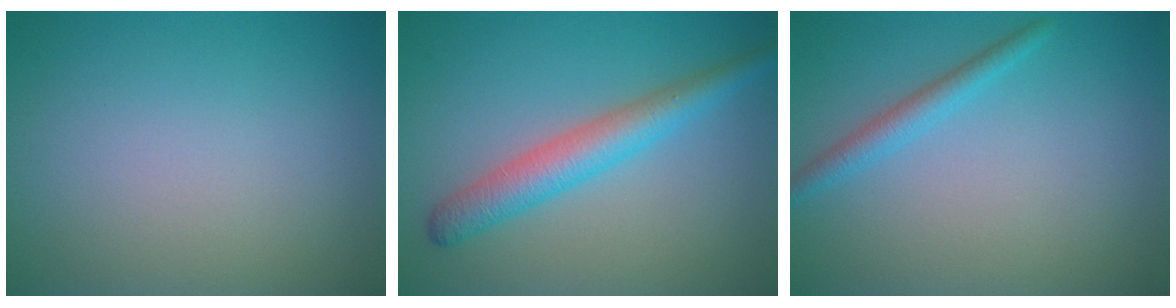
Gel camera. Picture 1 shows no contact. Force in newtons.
{"total": 4.2, "press": 4.2, "slide": 0.2}
{"total": 2.0, "press": 2.0, "slide": 0.0}